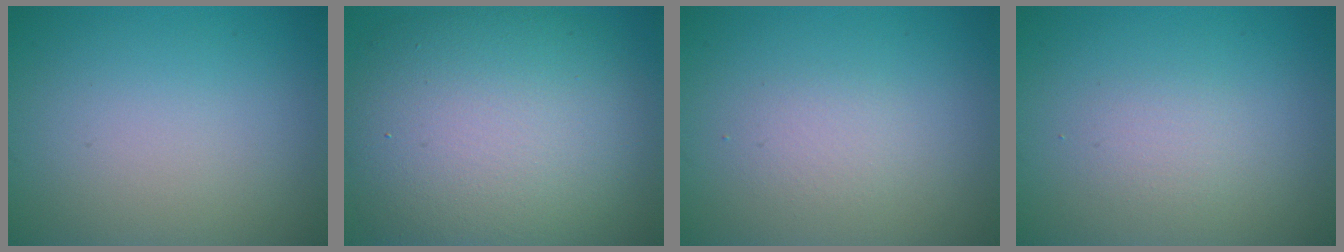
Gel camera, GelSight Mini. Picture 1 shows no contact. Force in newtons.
{"total": 13.0, "press": 12.9, "slide": 0.9}
{"total": 1.4, "press": 1.4, "slide": 0.0}
{"total": 1.3, "press": 1.3, "slide": 0.1}